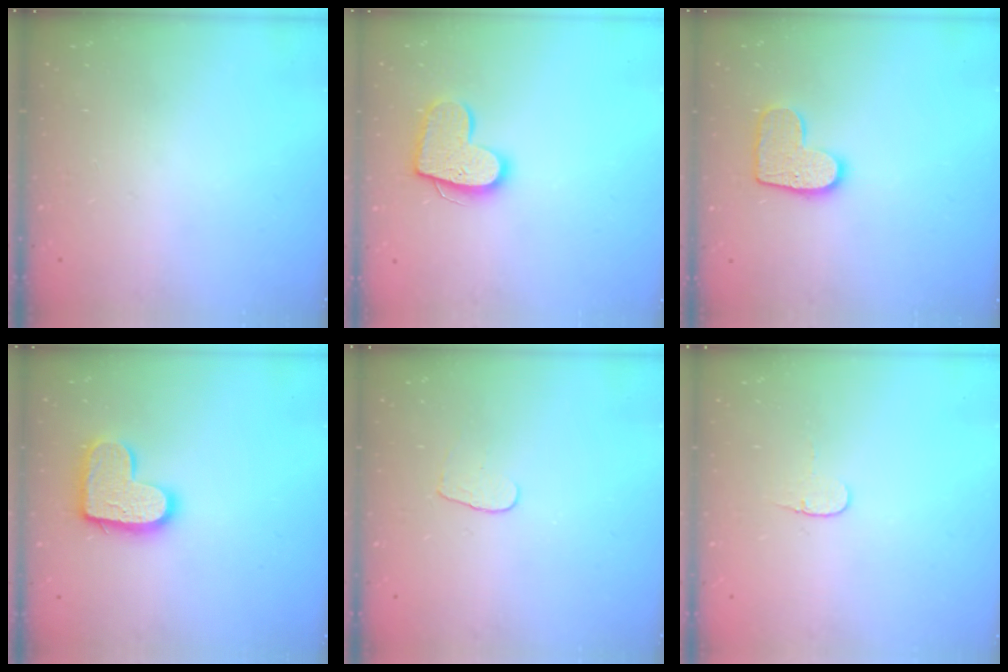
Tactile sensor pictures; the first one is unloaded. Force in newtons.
{"total": 14.2, "press": 14.2, "slide": 1.0}
{"total": 10.9, "press": 10.9, "slide": 0.6}
{"total": 14.2, "press": 14.2, "slide": 0.8}
{"total": 4.4, "press": 4.4, "slide": 0.3}
{"total": 3.7, "press": 3.7, "slide": 0.4}